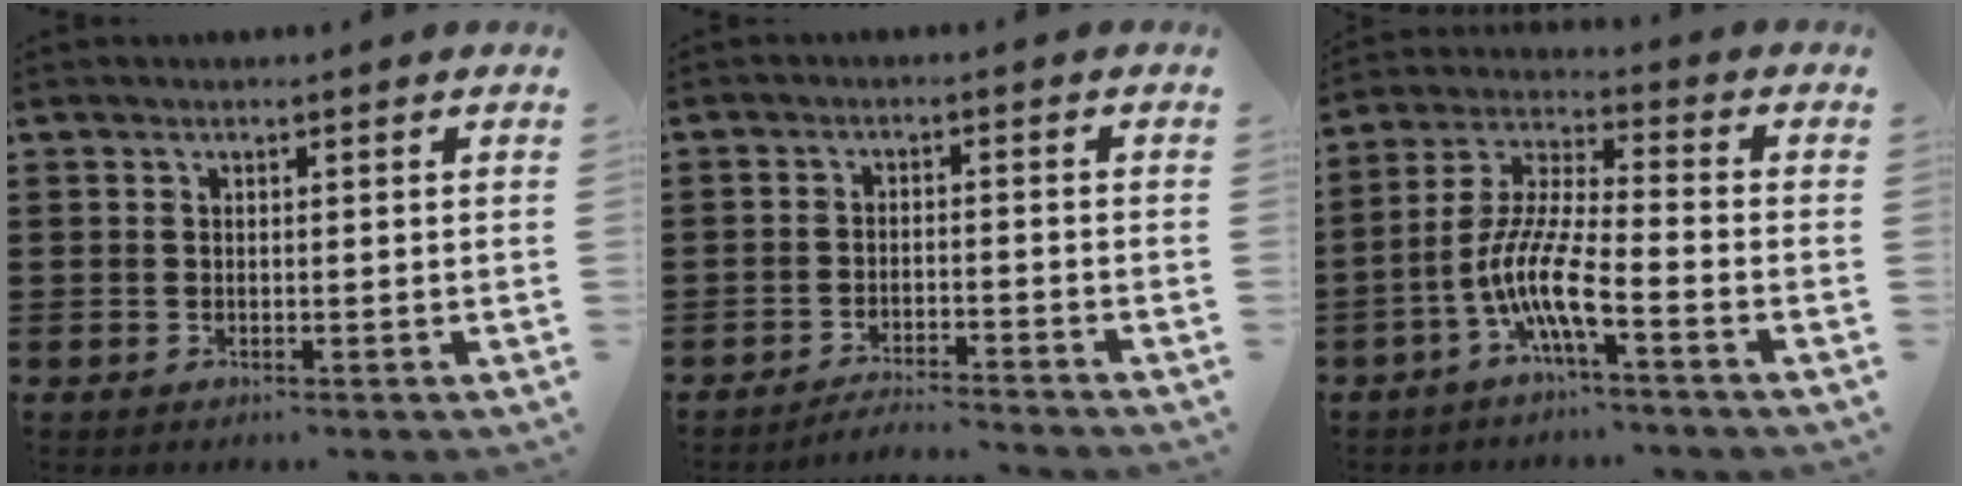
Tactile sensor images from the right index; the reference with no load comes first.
{"total": 3.0, "force": [-2.9, -0.3, 0.4], "torque": [-0.010, -0.001, -0.060]}
{"total": 9.4, "force": [-5.0, 1.4, 7.9], "torque": [-0.186, -0.016, -0.101]}